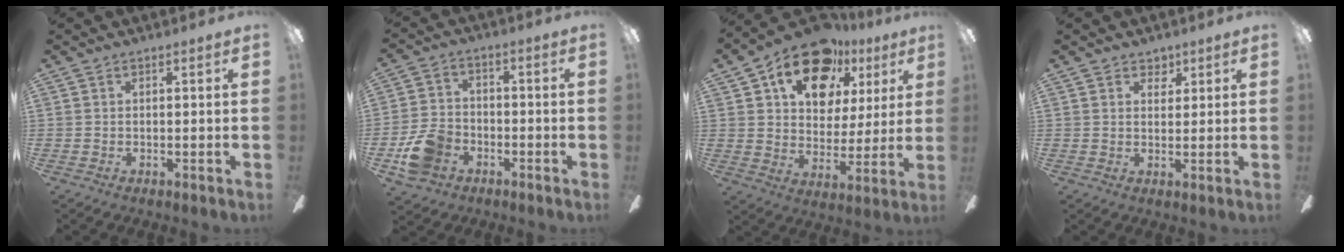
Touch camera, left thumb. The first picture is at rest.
{"total": 9.9, "force": [-4.5, 7.5, 4.7], "torque": [-0.107, 0.034, -0.080]}
{"total": 18.0, "force": [10.9, 11.0, 9.2], "torque": [-0.149, -0.051, 0.194]}
{"total": 3.2, "force": [2.3, 2.2, 0.5], "torque": [0.005, -0.010, 0.038]}